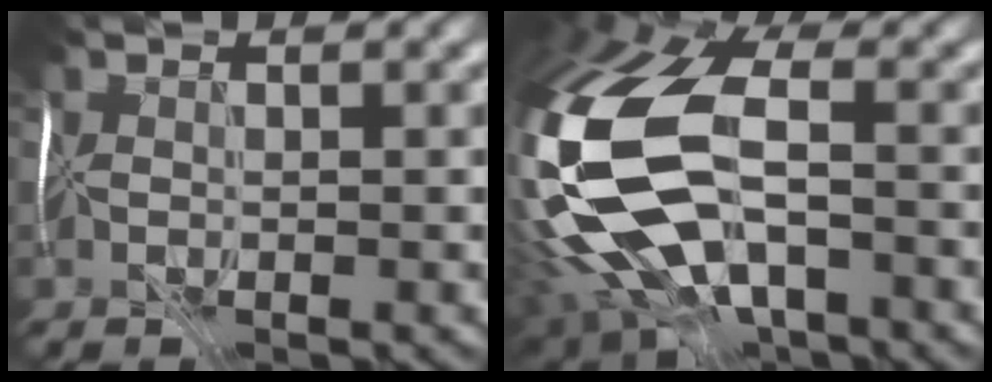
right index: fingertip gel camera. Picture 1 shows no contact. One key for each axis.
{"total": 14.4, "fx": -2.0, "fy": 8.2, "fz": 11.7, "tx": -0.267, "ty": -0.006, "tz": -0.040}